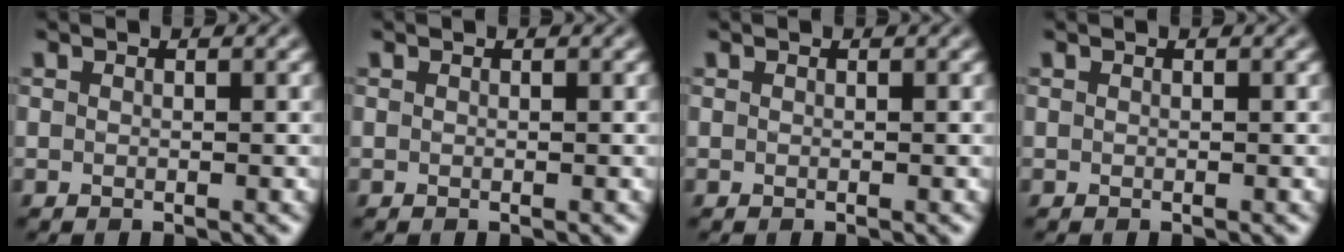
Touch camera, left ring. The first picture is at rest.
{"total": 0.0}
{"total": 0.0}
{"total": 0.0}